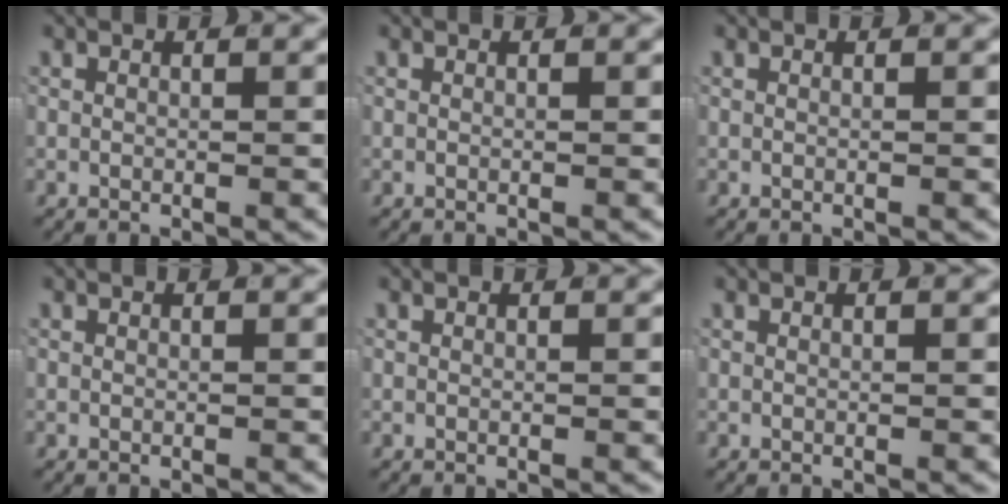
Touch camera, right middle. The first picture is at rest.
{"total": 0.0}
{"total": 0.0}
{"total": 0.0}
{"total": 0.0}
{"total": 0.0}